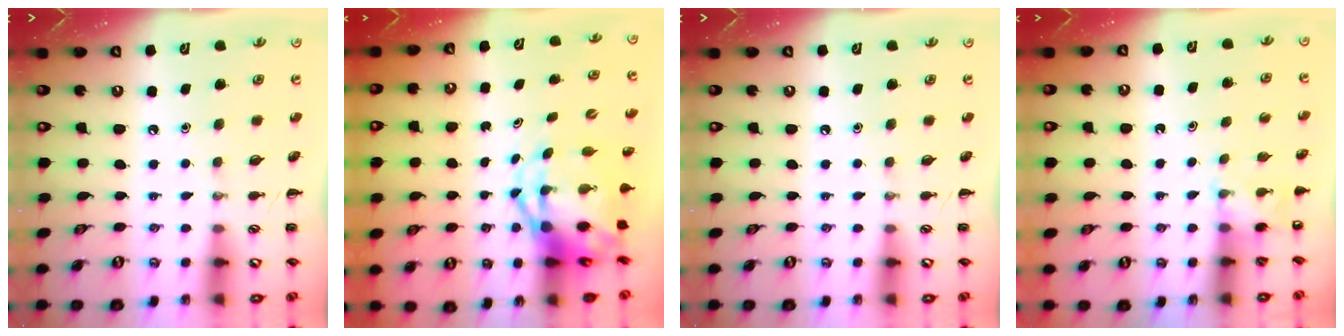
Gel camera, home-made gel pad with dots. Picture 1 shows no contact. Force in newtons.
{"total": 7.2, "press": 6.9, "slide": 2.1}
{"total": 0.0}
{"total": 3.7, "press": 3.5, "slide": 1.1}